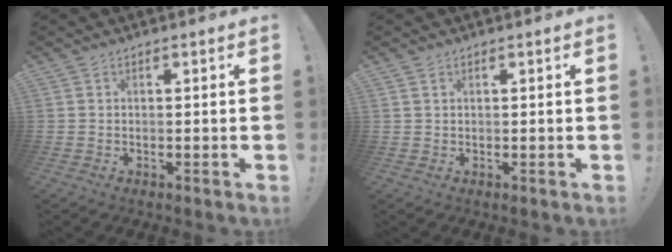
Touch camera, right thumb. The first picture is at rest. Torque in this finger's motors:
{"motor_torque": [0.10, -0.21, 0.00, 0.14, 0.04]}